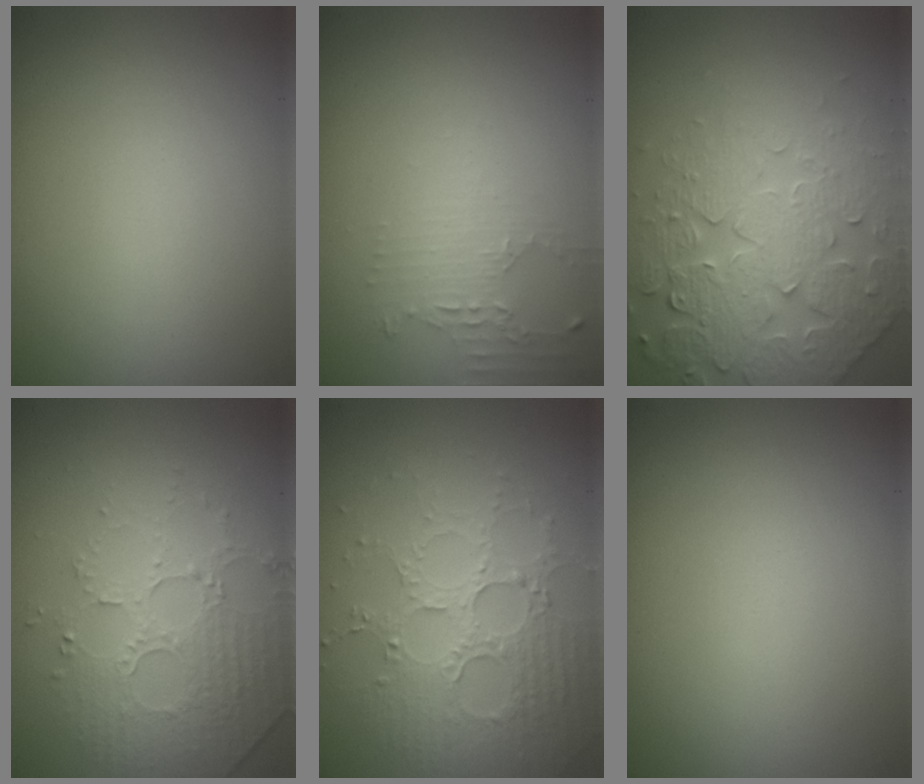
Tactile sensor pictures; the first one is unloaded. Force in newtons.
{"total": 2.0, "press": 1.4, "slide": 1.5}
{"total": 7.7, "press": 6.0, "slide": 4.7}
{"total": 5.0, "press": 3.4, "slide": 3.7}
{"total": 4.3, "press": 4.0, "slide": 1.4}
{"total": 0.0}